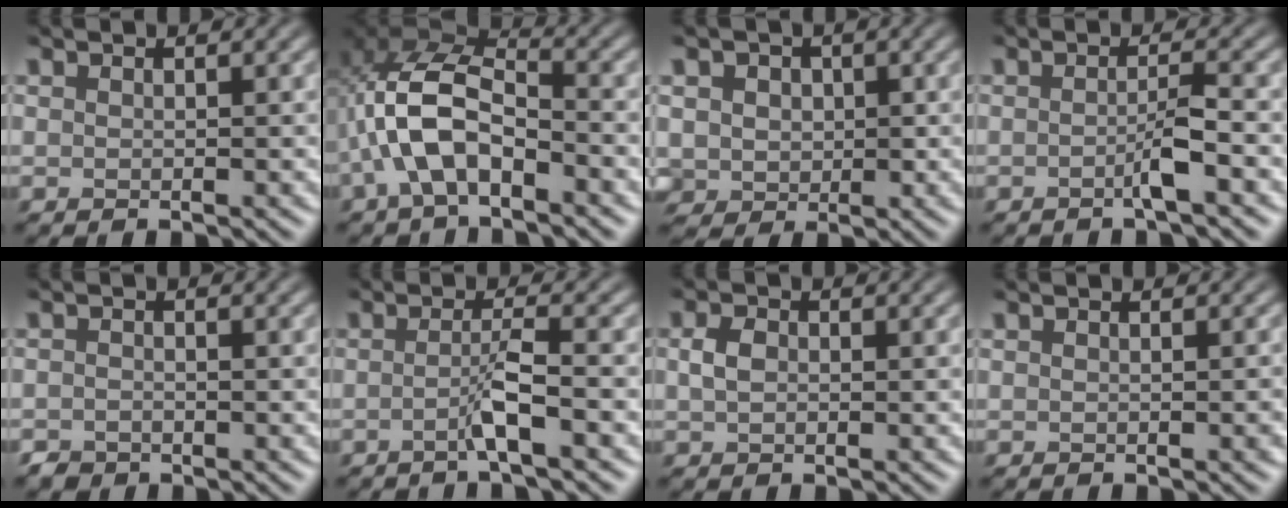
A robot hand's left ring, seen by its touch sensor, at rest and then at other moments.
{"total": 7.7, "force": [-3.7, 3.5, 5.7], "torque": [-0.123, 0.013, -0.082]}
{"total": 2.8, "force": [-0.9, 2.4, 0.9], "torque": [-0.018, -0.003, -0.029]}
{"total": 2.6, "force": [-1.9, -0.1, 1.8], "torque": [-0.030, -0.005, -0.040]}
{"total": 1.2, "force": [-1.1, 0.4, -0.2], "torque": [0.005, -0.005, -0.023]}
{"total": 2.8, "force": [-2.0, -0.3, 1.9], "torque": [-0.037, -0.009, -0.046]}
{"total": 1.5, "force": [-1.0, 1.0, 0.7], "torque": [-0.017, -0.003, -0.022]}
{"total": 0.8, "force": [0.0, 0.3, 0.7], "torque": [-0.012, -0.002, 0.000]}